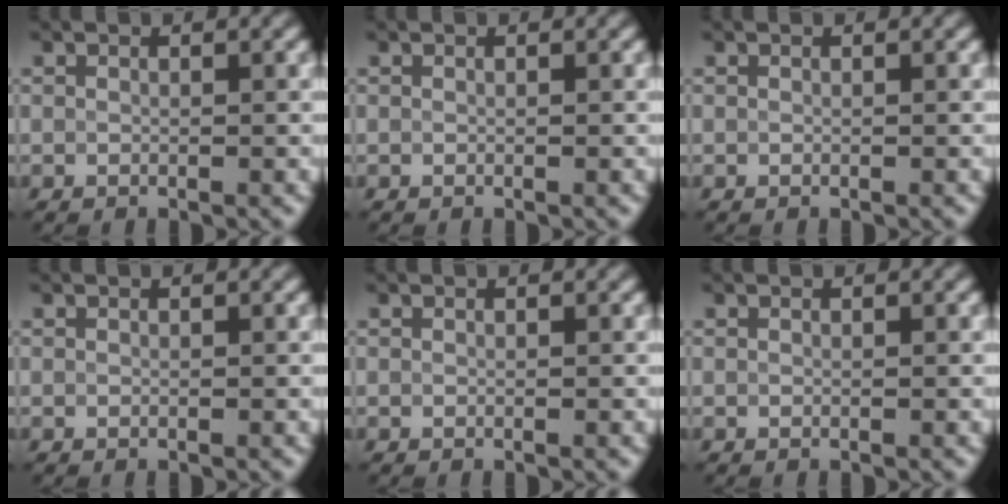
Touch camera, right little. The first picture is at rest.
{"total": 0.0}
{"total": 0.0}
{"total": 0.0}
{"total": 0.0}
{"total": 0.0}